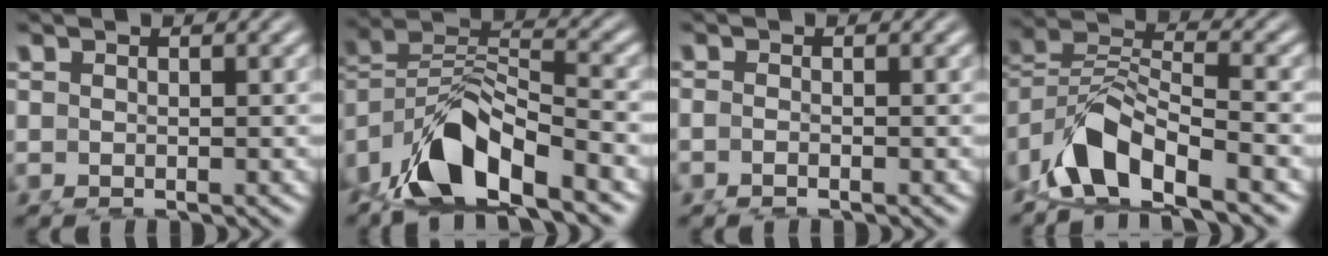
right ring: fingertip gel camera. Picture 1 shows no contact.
{"total": 7.2, "force": [-1.5, 4.7, 5.3], "torque": [-0.099, -0.010, -0.023]}
{"total": 0.7, "force": [-0.4, 0.3, 0.5], "torque": [-0.015, -0.003, -0.005]}
{"total": 4.7, "force": [-1.4, 2.9, 3.4], "torque": [-0.077, -0.009, -0.021]}